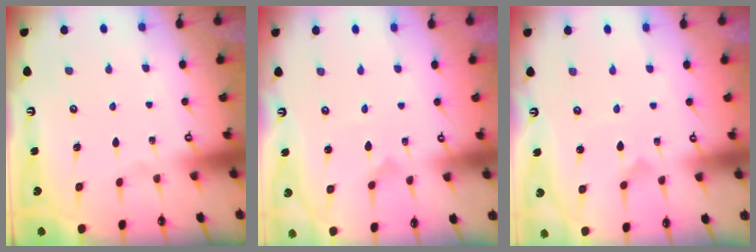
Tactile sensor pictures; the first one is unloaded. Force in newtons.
{"total": 0.0}
{"total": 0.0}